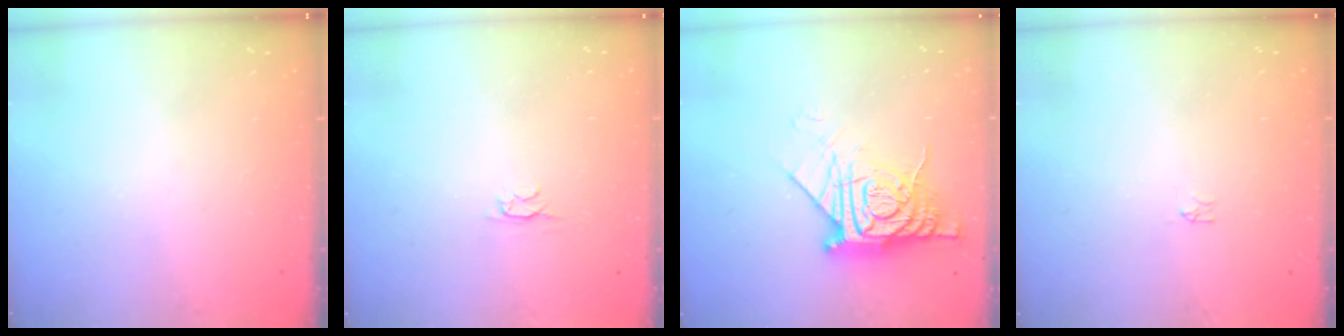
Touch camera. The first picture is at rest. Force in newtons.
{"total": 2.4, "press": 2.3, "slide": 0.5}
{"total": 14.3, "press": 14.2, "slide": 1.6}
{"total": 0.0}